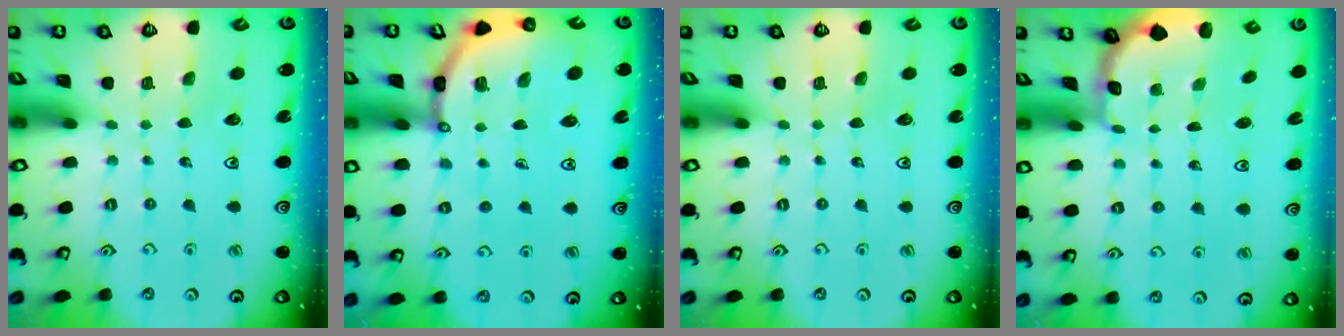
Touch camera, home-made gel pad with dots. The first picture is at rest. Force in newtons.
{"total": 8.1, "press": 8.1, "slide": 1.0}
{"total": 0.0}
{"total": 1.9, "press": 1.8, "slide": 0.7}